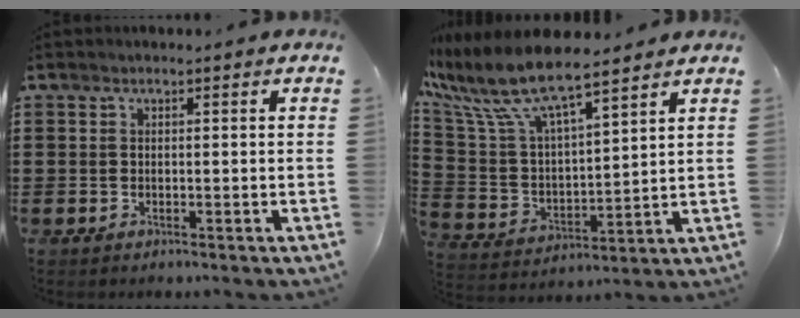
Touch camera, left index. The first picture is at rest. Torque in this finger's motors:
{"motor_torque": [2.14, 0.00, 1.05, 0.21]}